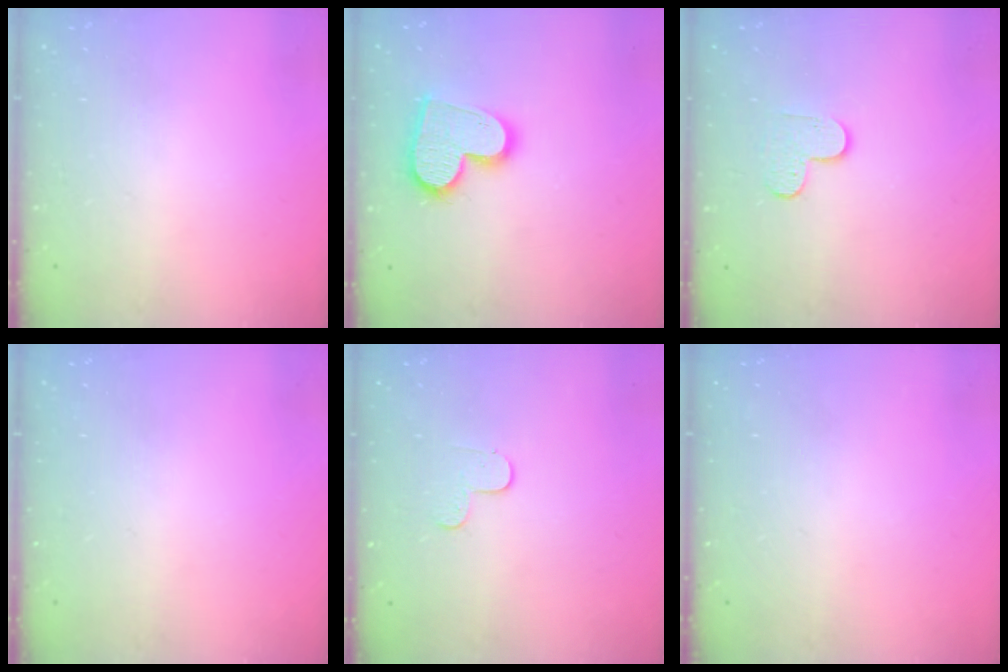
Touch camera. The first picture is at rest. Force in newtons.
{"total": 15.2, "press": 15.1, "slide": 1.2}
{"total": 4.7, "press": 4.7, "slide": 0.5}
{"total": 0.0}
{"total": 3.7, "press": 3.7, "slide": 0.4}
{"total": 0.0}